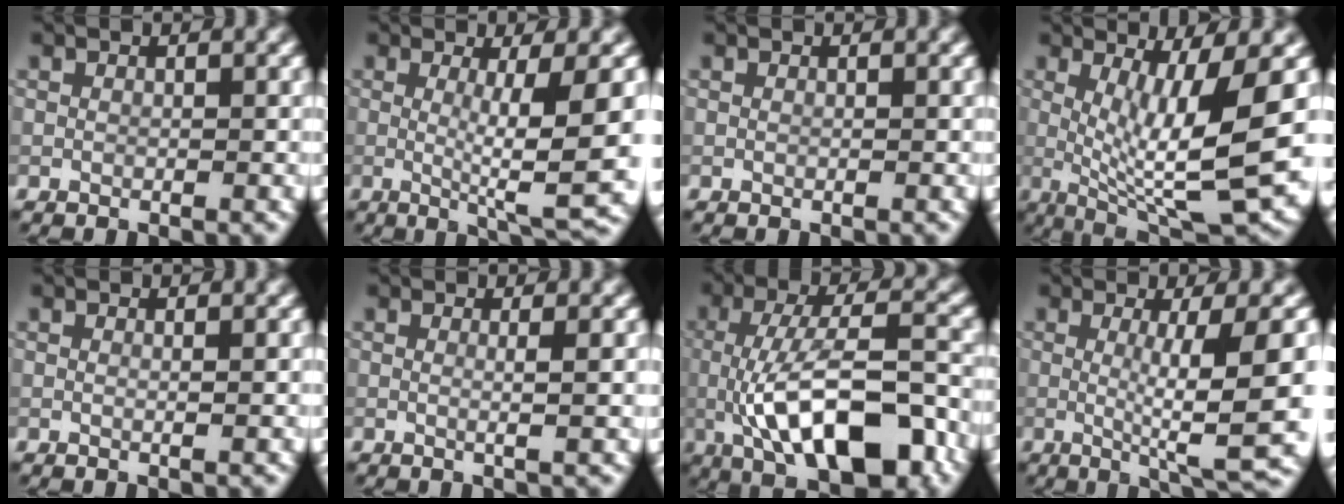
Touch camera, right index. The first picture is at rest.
{"total": 8.5, "force": [-0.2, 1.4, 8.4], "torque": [-0.119, -0.011, 0.002]}
{"total": 0.0}
{"total": 11.7, "force": [-0.1, 2.9, 11.4], "torque": [-0.175, -0.015, 0.008]}
{"total": 0.7, "force": [0.2, 0.2, 0.6], "torque": [-0.005, 0.002, 0.000]}
{"total": 2.0, "force": [0.2, 0.6, 1.9], "torque": [-0.026, 0.003, -0.005]}
{"total": 10.9, "force": [-3.4, 4.0, 9.5], "torque": [-0.161, 0.004, -0.059]}
{"total": 9.7, "force": [-0.2, 1.7, 9.6], "torque": [-0.129, -0.005, -0.001]}